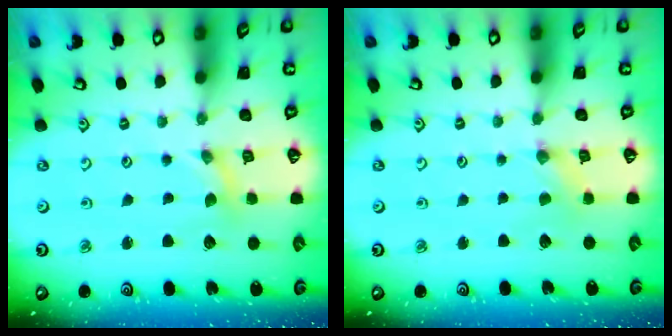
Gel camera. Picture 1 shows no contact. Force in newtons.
{"total": 0.9, "press": 0.9, "slide": 0.2}